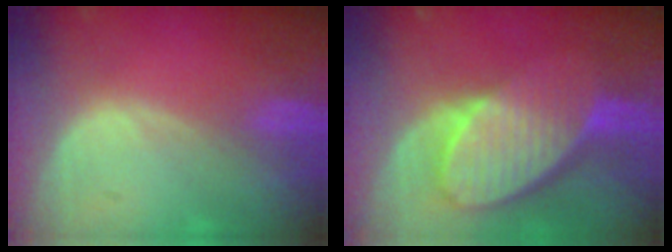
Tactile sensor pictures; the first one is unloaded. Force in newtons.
{"total": 10.2, "press": 9.0, "slide": 4.9}